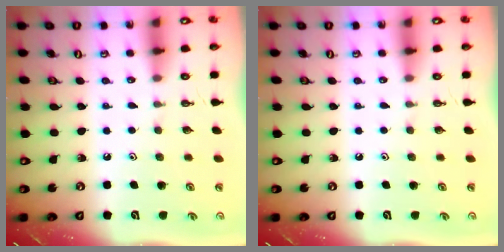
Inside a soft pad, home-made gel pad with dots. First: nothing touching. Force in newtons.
{"total": 0.0}